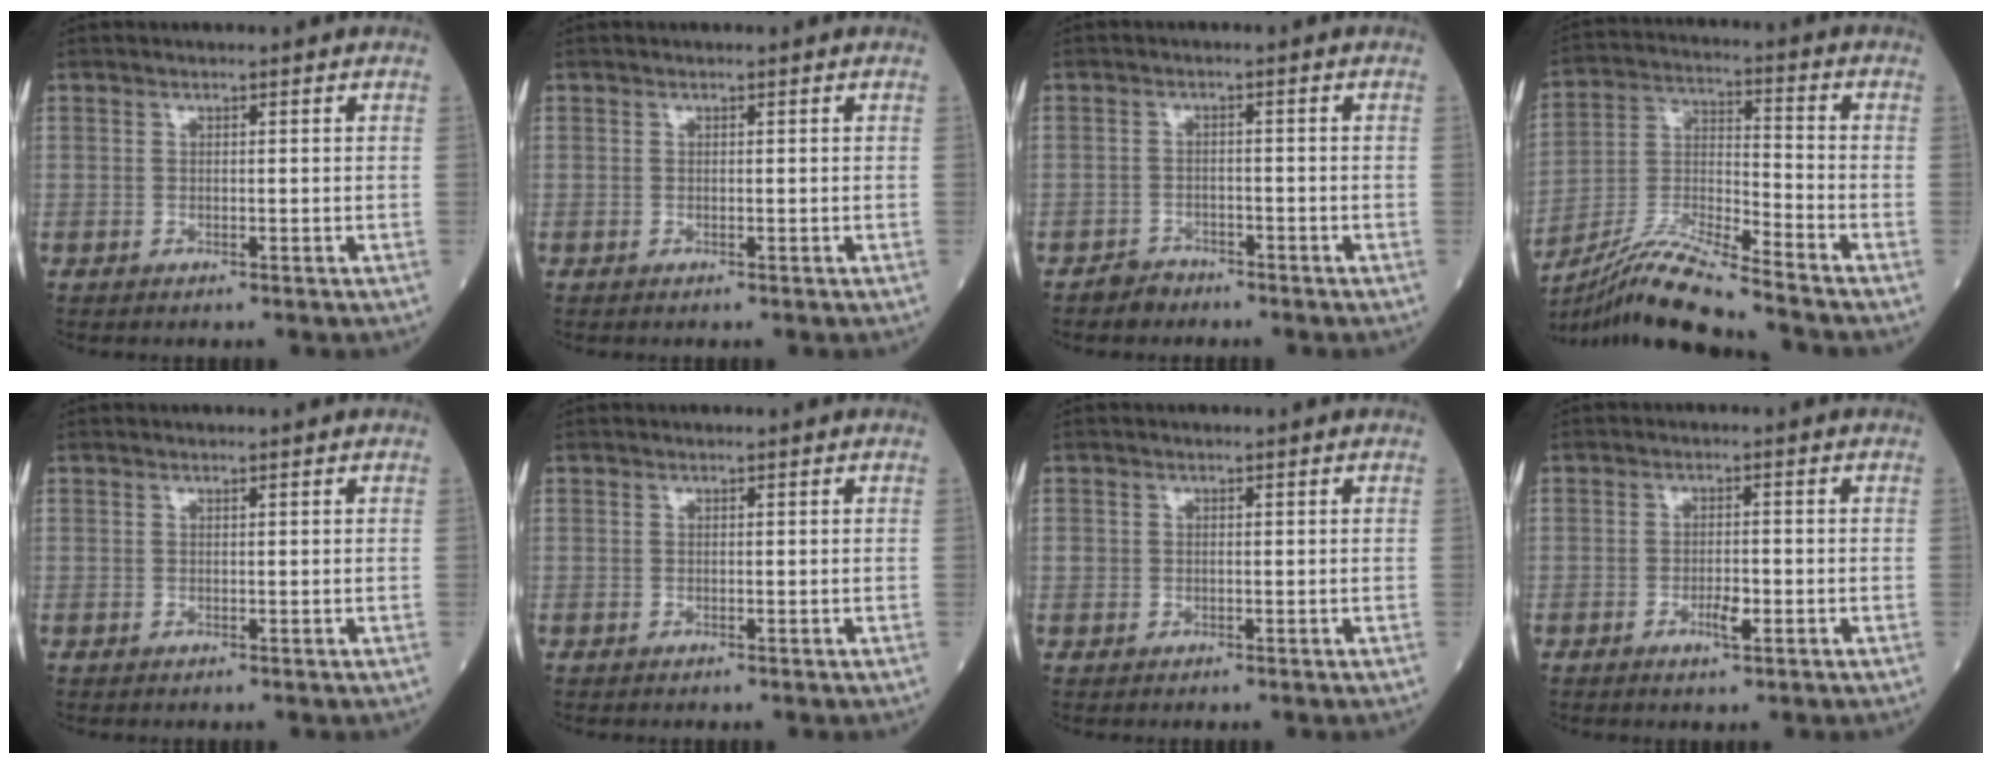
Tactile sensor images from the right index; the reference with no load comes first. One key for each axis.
{"total": 0.0}
{"total": 2.3, "fx": -1.9, "fy": 1.2, "fz": -0.3, "tx": 0.004, "ty": 0.005, "tz": -0.035}
{"total": 13.9, "fx": -12.1, "fy": -0.9, "fz": 6.8, "tx": -0.134, "ty": -0.009, "tz": -0.226}
{"total": 0.0}
{"total": 0.0}
{"total": 1.3, "fx": 0.1, "fy": 1.2, "fz": 0.6, "tx": -0.014, "ty": 0.008, "tz": 0.004}
{"total": 3.0, "fx": -1.2, "fy": 0.8, "fz": 2.7, "tx": -0.048, "ty": 0.000, "tz": -0.019}